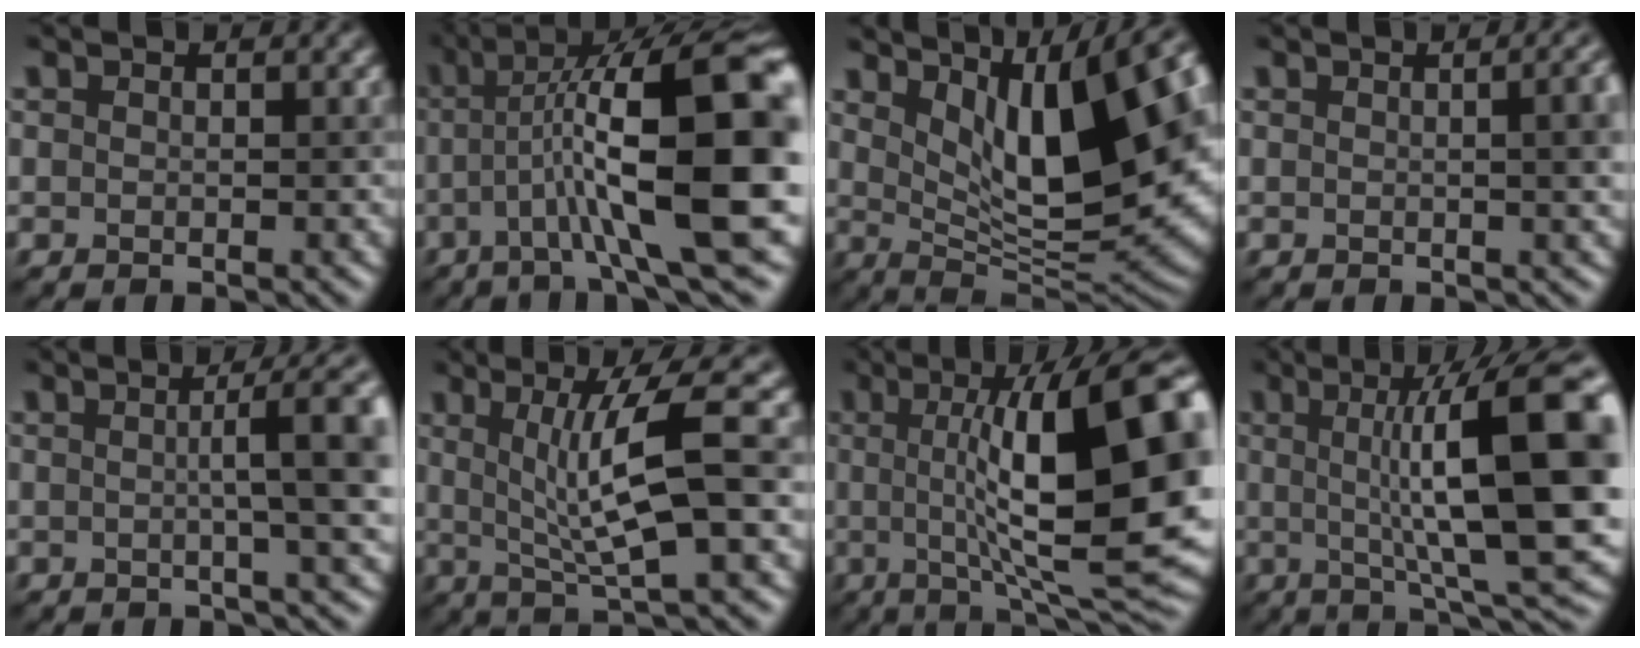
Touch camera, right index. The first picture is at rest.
{"total": 13.0, "force": [-0.7, 3.1, 12.6], "torque": [-0.194, 0.017, -0.006]}
{"total": 13.7, "force": [4.7, 5.0, 11.9], "torque": [-0.147, 0.007, 0.083]}
{"total": 4.9, "force": [0.4, 2.0, 4.5], "torque": [-0.014, 0.023, 0.005]}
{"total": 8.1, "force": [1.0, 1.7, 7.8], "torque": [-0.073, 0.024, 0.018]}
{"total": 7.8, "force": [1.2, 1.3, 7.6], "torque": [-0.119, 0.006, 0.030]}
{"total": 16.0, "force": [1.9, 4.4, 15.2], "torque": [-0.204, 0.012, 0.032]}
{"total": 14.9, "force": [2.1, 3.6, 14.3], "torque": [-0.172, 0.012, 0.040]}